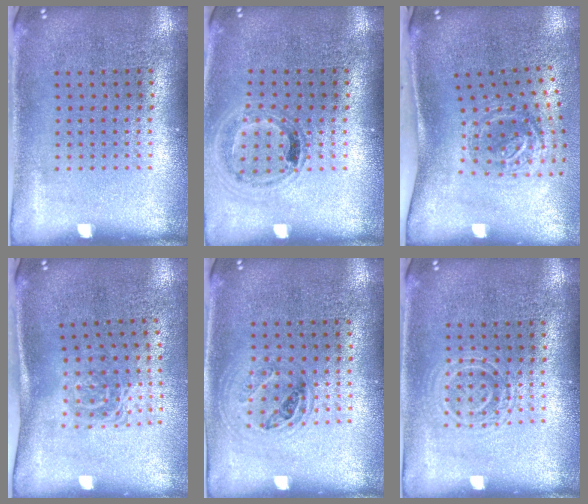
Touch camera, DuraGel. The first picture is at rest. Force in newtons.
{"total": 0.9, "press": 0.9, "slide": 0.1}
{"total": 1.9, "press": 1.2, "slide": 1.4}
{"total": 1.6, "press": 1.2, "slide": 1.2}
{"total": 0.9, "press": 0.9, "slide": 0.2}
{"total": 1.8, "press": 1.8, "slide": 0.4}